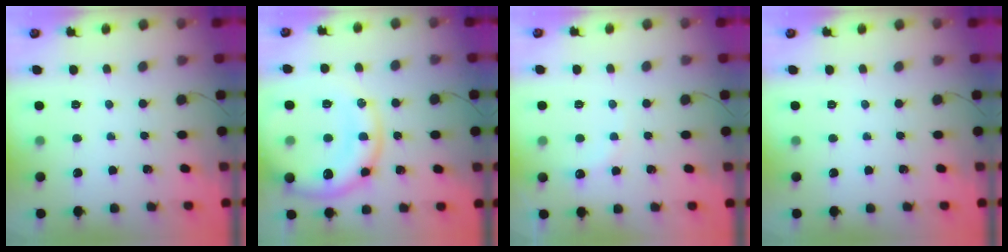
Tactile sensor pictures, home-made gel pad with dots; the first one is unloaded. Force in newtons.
{"total": 19.6, "press": 19.5, "slide": 2.4}
{"total": 5.7, "press": 5.6, "slide": 1.1}
{"total": 0.0}